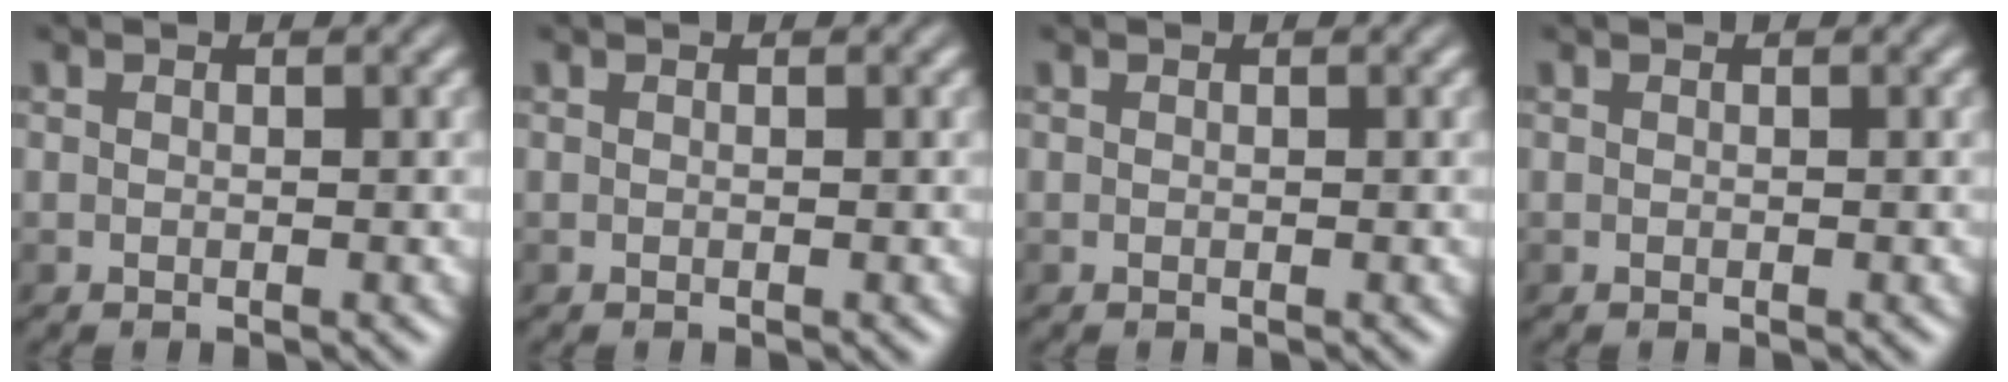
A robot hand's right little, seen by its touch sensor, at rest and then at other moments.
{"total": 0.0}
{"total": 0.0}
{"total": 0.0}